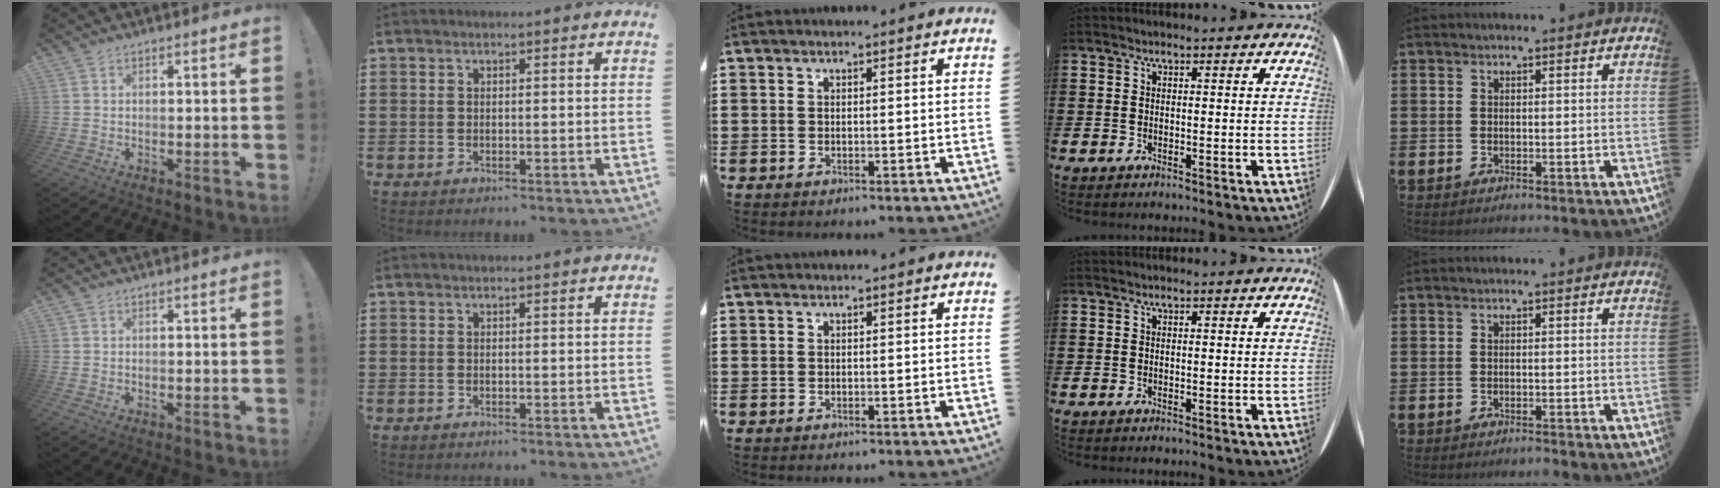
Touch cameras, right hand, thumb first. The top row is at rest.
{"little": {"total": 0.5, "force": [-0.5, 0.0, 0.2], "torque": [-0.004, -0.003, -0.009]}}